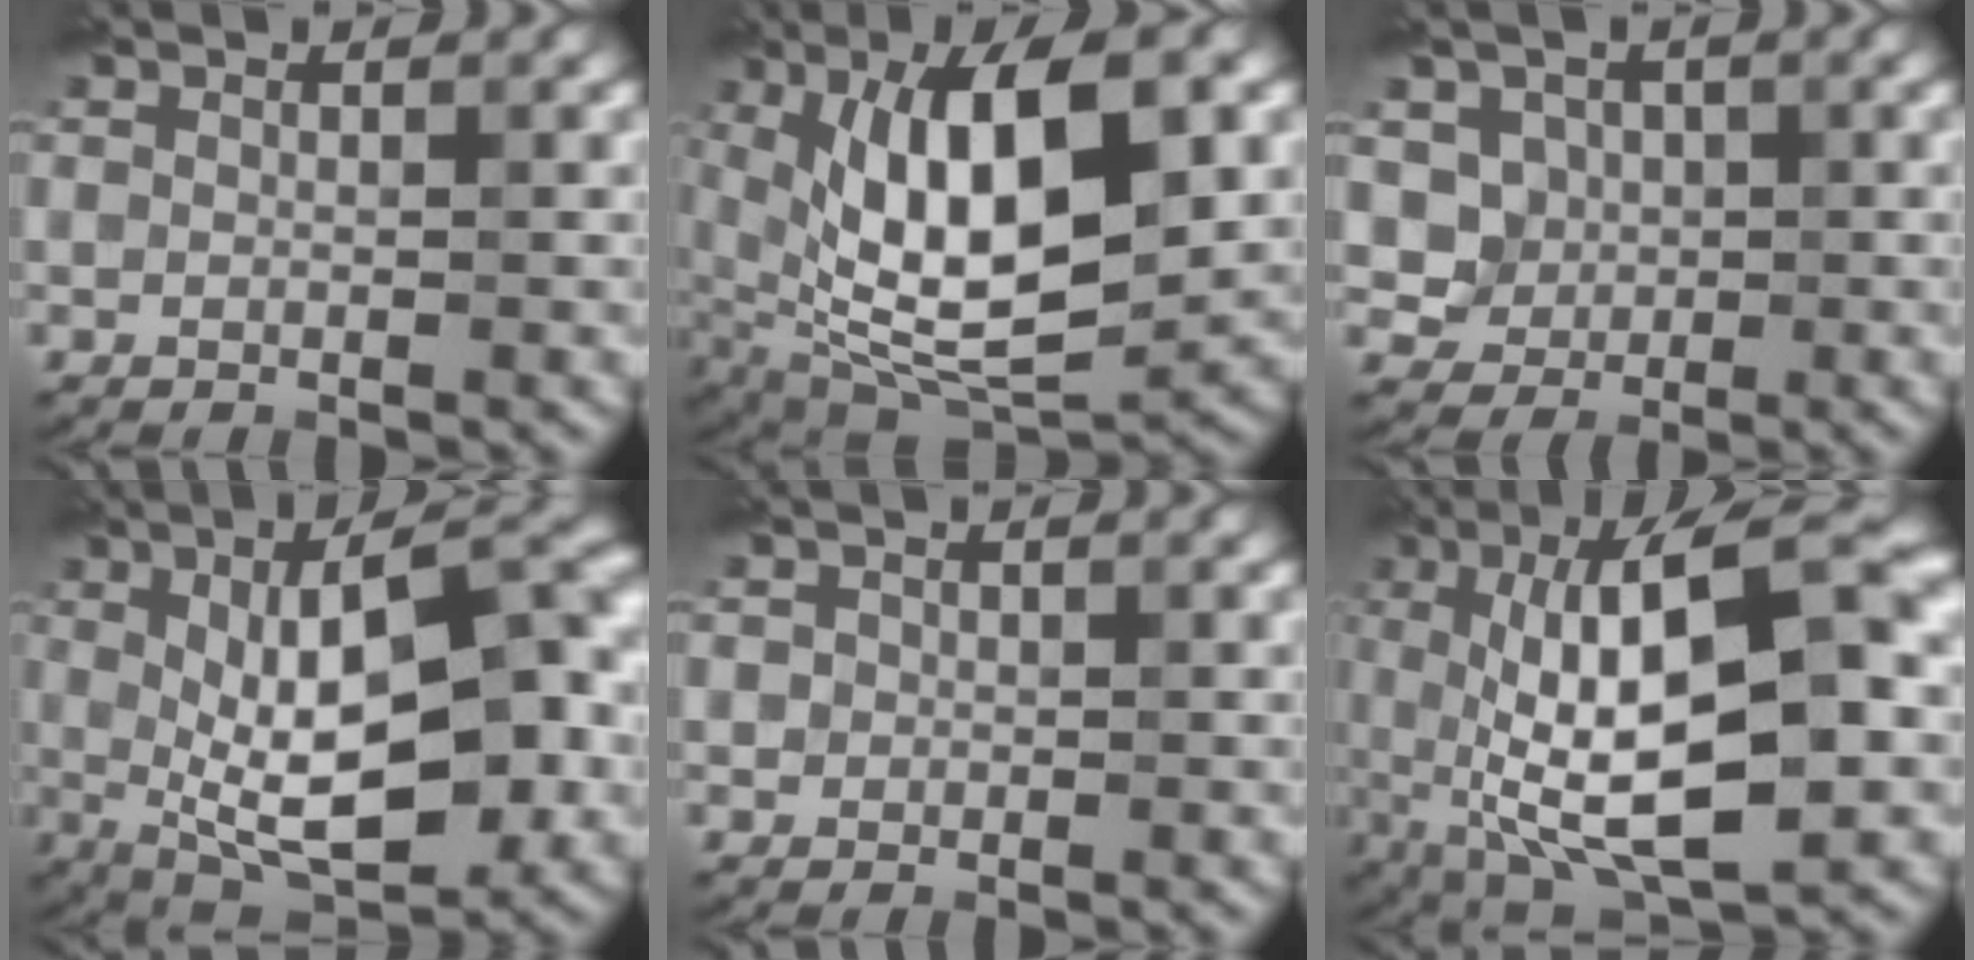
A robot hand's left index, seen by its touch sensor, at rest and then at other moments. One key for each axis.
{"total": 14.2, "fx": 2.1, "fy": 5.8, "fz": 12.8, "tx": -0.210, "ty": 0.003, "tz": 0.033}
{"total": 3.1, "fx": 0.8, "fy": 2.8, "fz": 1.0, "tx": -0.021, "ty": -0.014, "tz": 0.030}
{"total": 14.0, "fx": 0.0, "fy": 5.3, "fz": 13.0, "tx": -0.180, "ty": 0.008, "tz": -0.008}
{"total": 0.8, "fx": 0.1, "fy": 0.8, "fz": 0.1, "tx": 0.005, "ty": -0.002, "tz": -0.001}
{"total": 15.8, "fx": 0.2, "fy": 5.5, "fz": 14.8, "tx": -0.225, "ty": 0.019, "tz": -0.003}